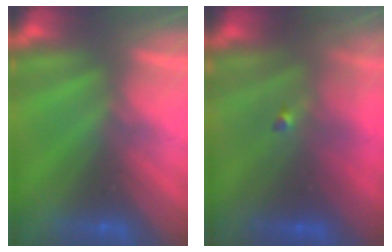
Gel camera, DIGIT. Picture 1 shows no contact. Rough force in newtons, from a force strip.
{"total": 4.4}